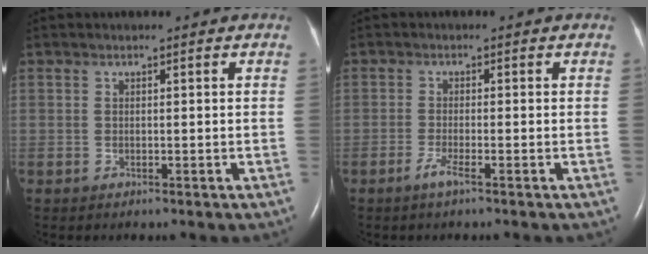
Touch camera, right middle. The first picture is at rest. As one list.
[{"total": 2.0, "force": [-1.3, -0.2, 1.5], "torque": [-0.037, -0.004, -0.029]}]